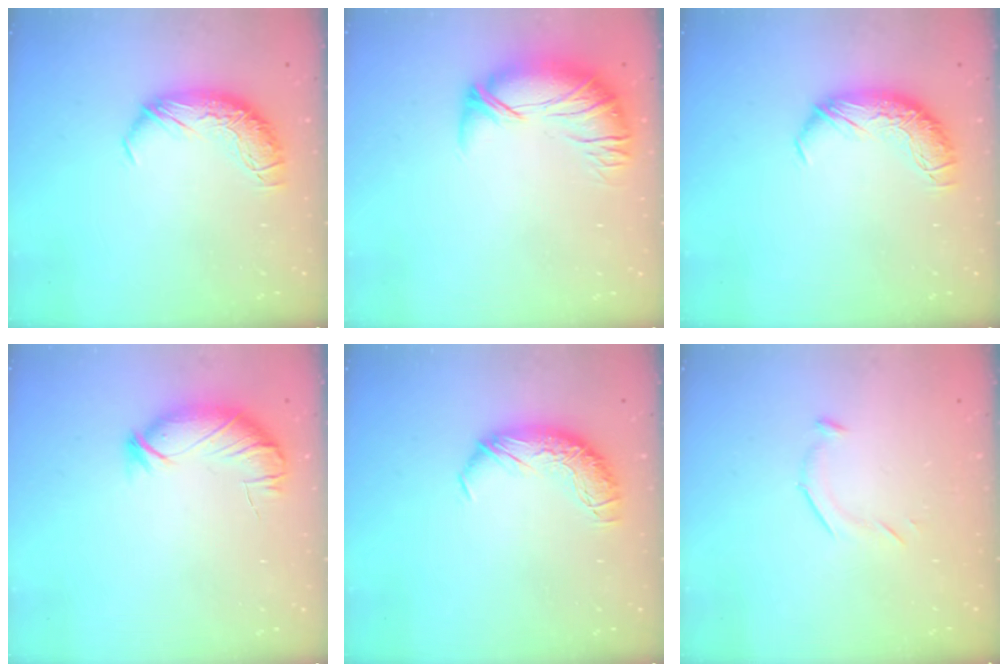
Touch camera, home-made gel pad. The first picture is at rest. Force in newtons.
{"total": 2.8, "press": 1.7, "slide": 2.3}
{"total": 0.0}
{"total": 4.3, "press": 4.0, "slide": 1.6}
{"total": 0.0}
{"total": 6.5, "press": 6.5, "slide": 1.0}